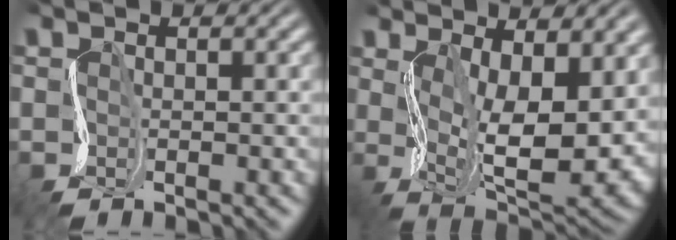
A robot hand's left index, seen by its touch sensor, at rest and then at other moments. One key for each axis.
{"total": 12.3, "fx": 1.4, "fy": 5.7, "fz": 10.8, "tx": -0.167, "ty": -0.019, "tz": 0.039}